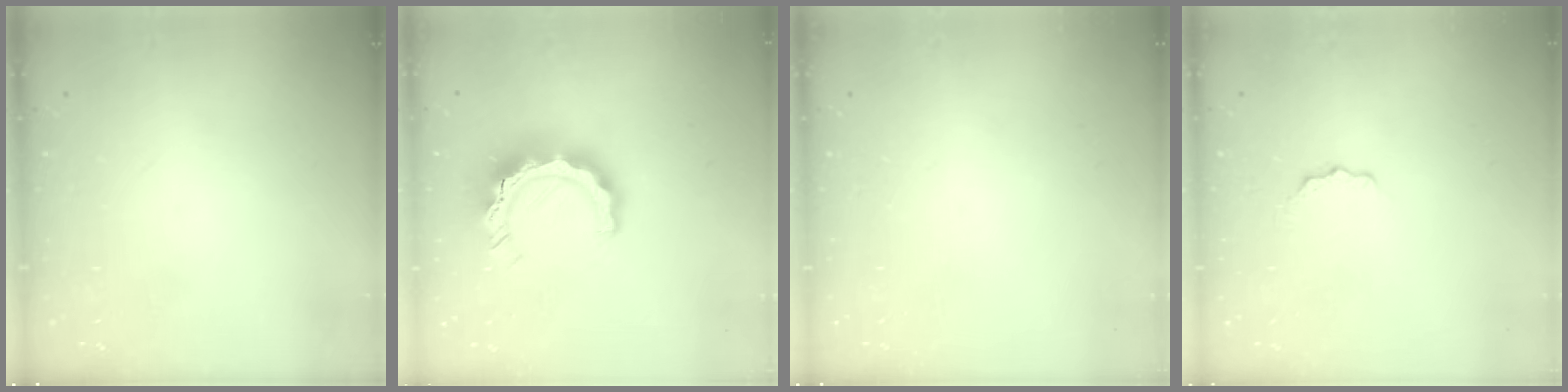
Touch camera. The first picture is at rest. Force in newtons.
{"total": 12.8, "press": 12.8, "slide": 1.3}
{"total": 0.0}
{"total": 3.2, "press": 3.2, "slide": 0.4}